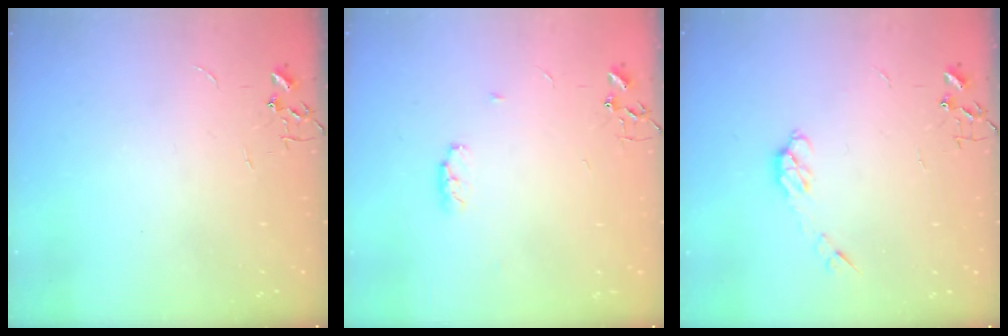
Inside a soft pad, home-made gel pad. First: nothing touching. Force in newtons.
{"total": 4.7, "press": 4.6, "slide": 0.7}
{"total": 5.1, "press": 5.1, "slide": 0.8}